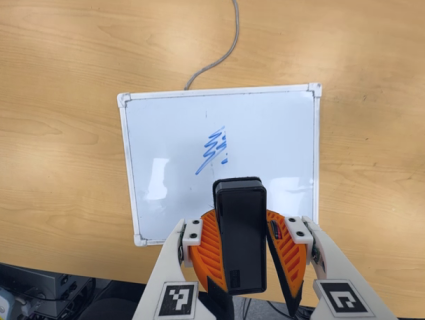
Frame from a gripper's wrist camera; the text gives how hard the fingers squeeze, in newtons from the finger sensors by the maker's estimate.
{"total": 8.5, "left": 9.2, "right": 7.8}